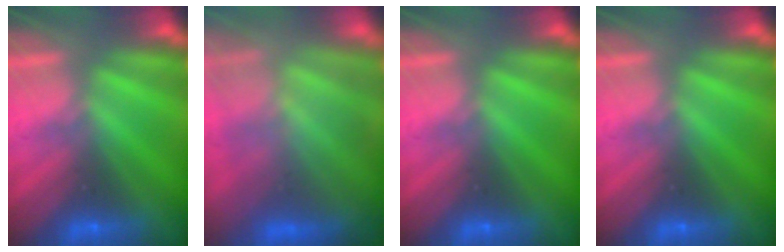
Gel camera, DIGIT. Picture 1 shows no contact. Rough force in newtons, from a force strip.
{"total": 11.6}
{"total": 0.0}
{"total": 0.0}